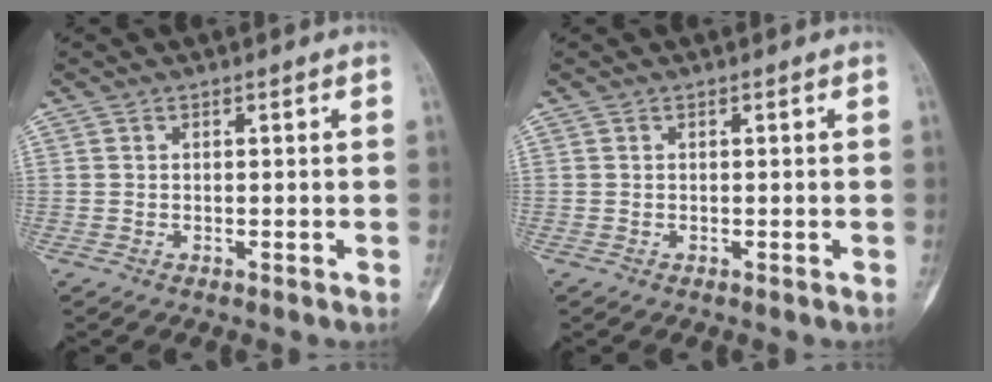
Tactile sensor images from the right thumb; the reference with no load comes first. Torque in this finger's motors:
{"motor_torque": [0.00, 0.00, 0.06, -0.02, 0.02]}